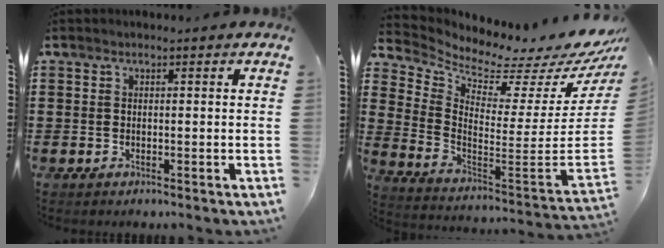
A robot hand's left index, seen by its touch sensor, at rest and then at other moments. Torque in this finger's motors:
{"motor_torque": [1.07, -1.07, 0.09, -0.02]}